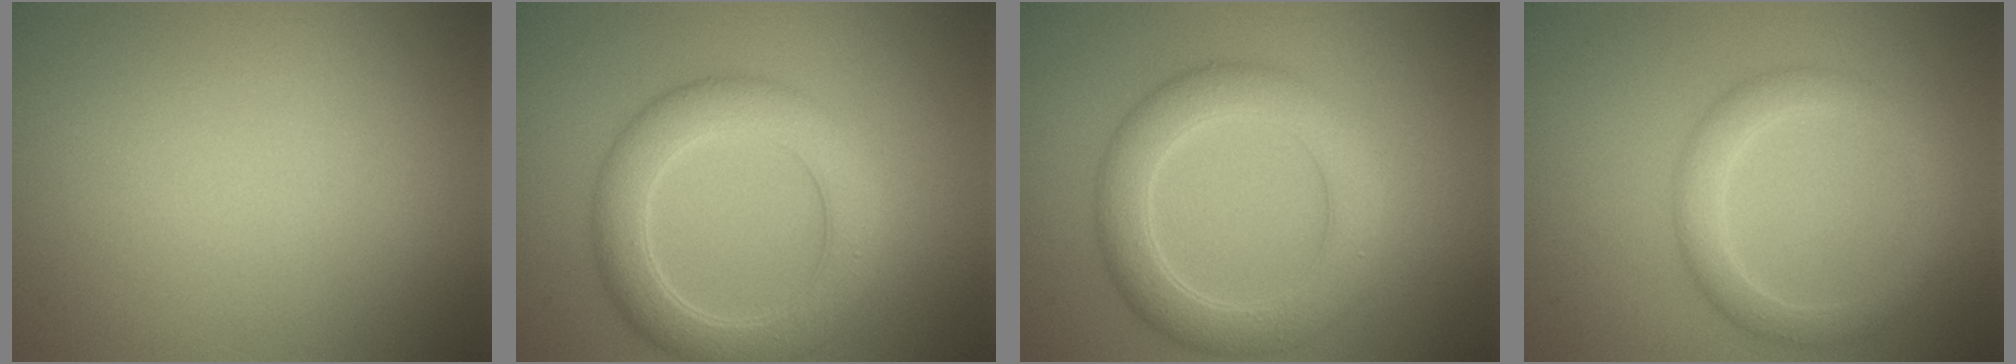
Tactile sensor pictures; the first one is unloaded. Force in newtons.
{"total": 5.4, "press": 5.4, "slide": 0.1}
{"total": 5.3, "press": 5.3, "slide": 0.2}
{"total": 2.8, "press": 2.8, "slide": 0.2}